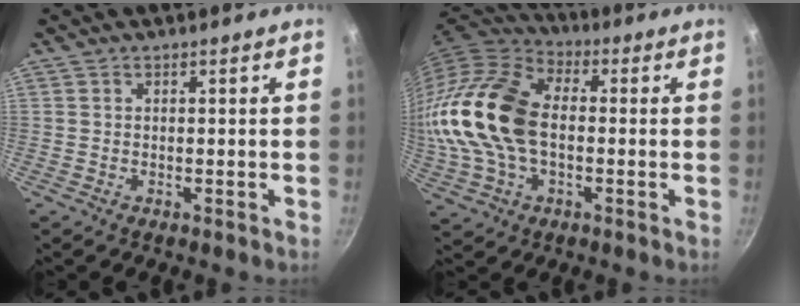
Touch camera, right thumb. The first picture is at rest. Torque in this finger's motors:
{"motor_torque": [1.22, 3.79, 2.33, -0.44, 0.33]}